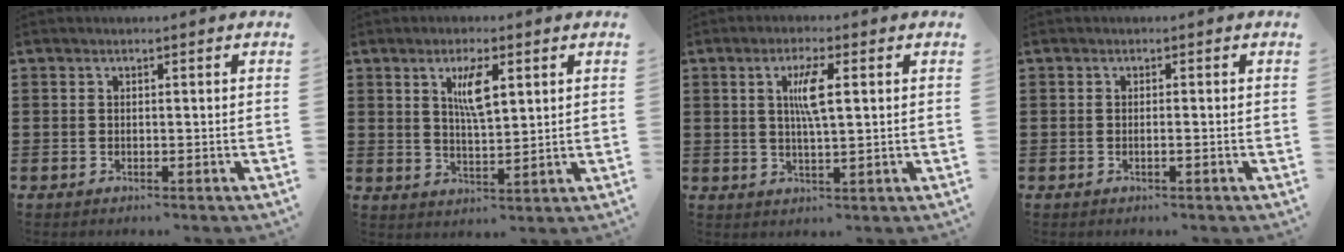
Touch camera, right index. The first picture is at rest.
{"total": 5.4, "force": [2.2, 1.6, 4.7], "torque": [-0.083, 0.001, 0.031]}
{"total": 4.7, "force": [1.1, 0.8, 4.5], "torque": [-0.090, 0.005, 0.014]}
{"total": 0.8, "force": [-0.3, -0.1, 0.8], "torque": [-0.013, -0.004, -0.006]}